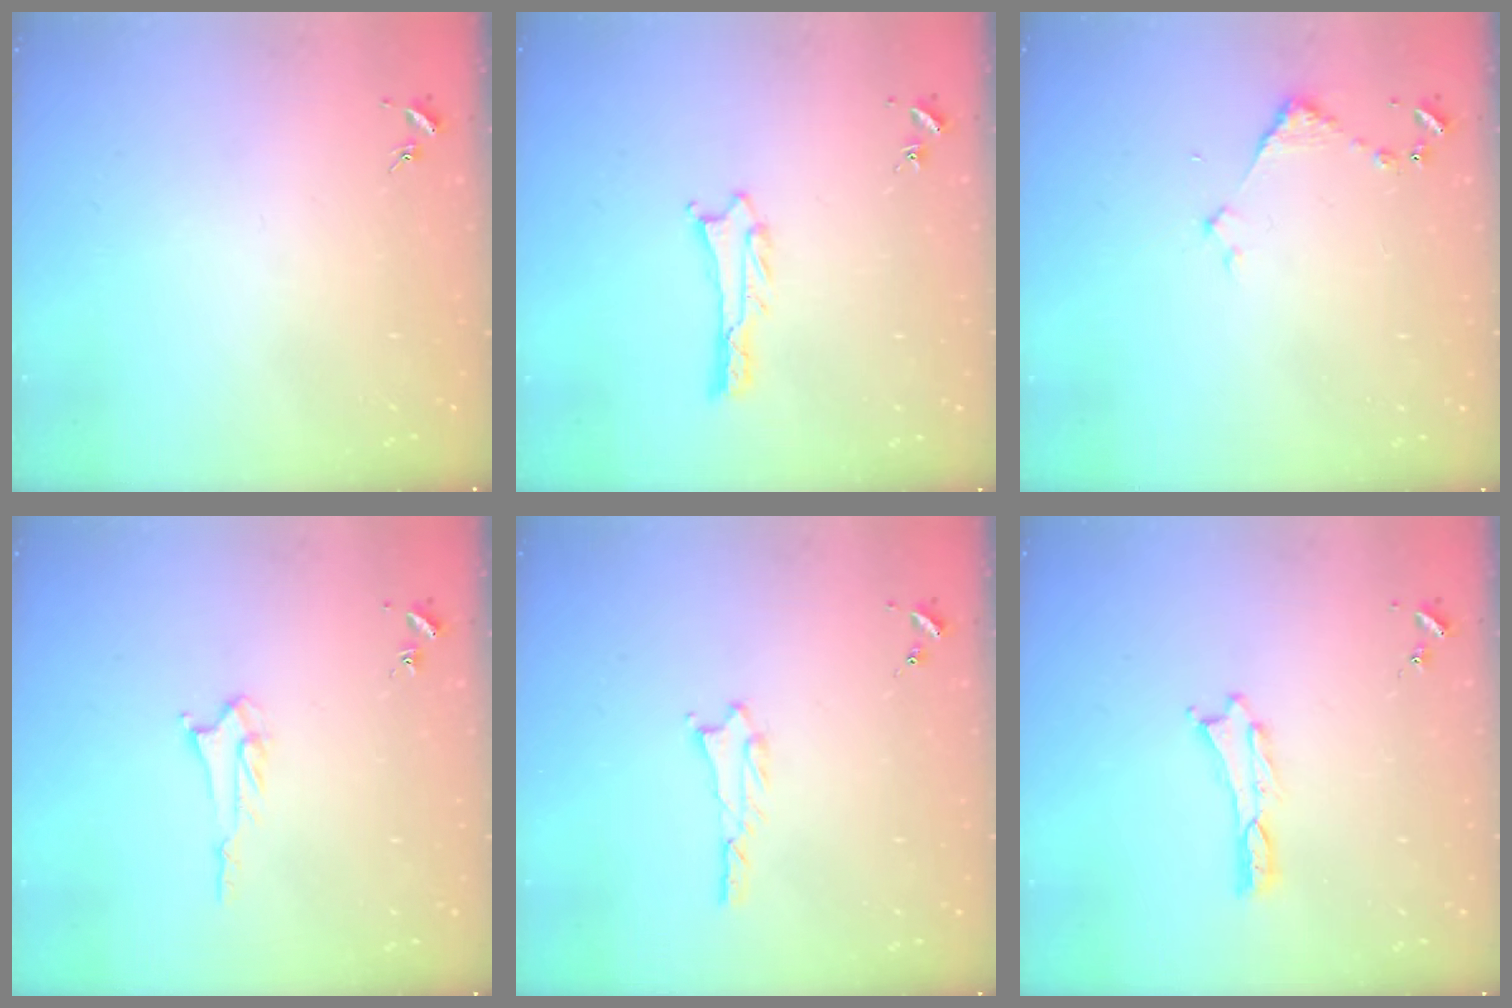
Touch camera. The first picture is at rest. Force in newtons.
{"total": 1.1, "press": 1.1, "slide": 0.1}
{"total": 2.9, "press": 2.9, "slide": 0.3}
{"total": 2.6, "press": 2.6, "slide": 0.3}
{"total": 1.0, "press": 1.0, "slide": 0.1}
{"total": 0.0}